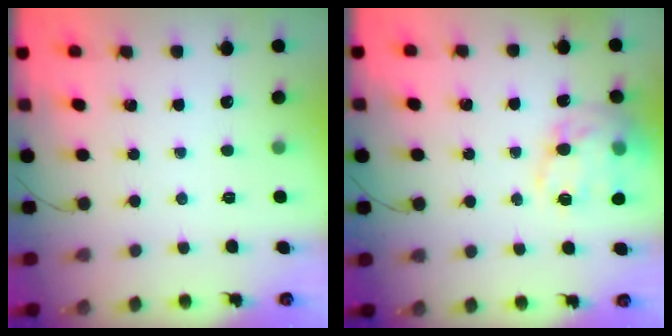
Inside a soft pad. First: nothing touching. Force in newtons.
{"total": 14.8, "press": 14.6, "slide": 2.5}